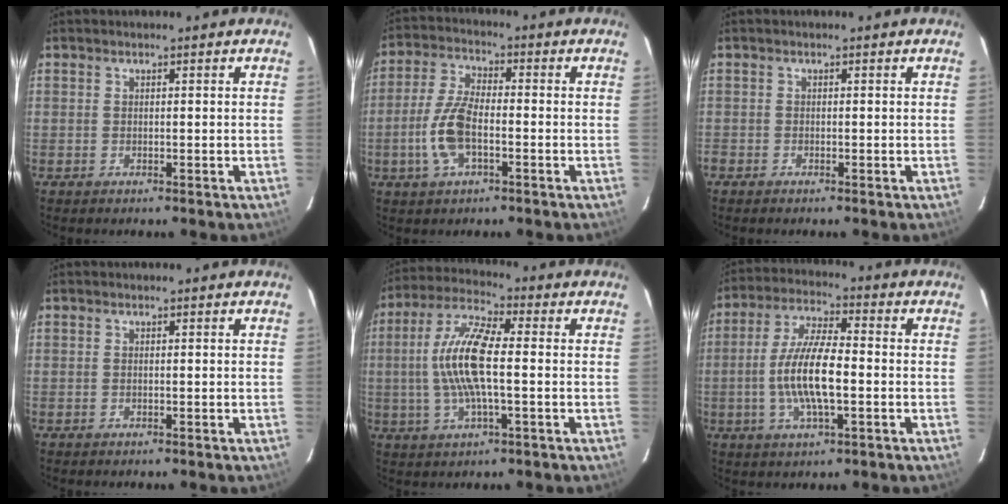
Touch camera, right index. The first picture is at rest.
{"total": 9.2, "force": [-2.6, 3.9, 7.9], "torque": [-0.174, 0.004, -0.052]}
{"total": 0.9, "force": [-0.7, 0.4, 0.0], "torque": [-0.002, 0.000, -0.017]}
{"total": 0.0}
{"total": 12.4, "force": [-0.4, 3.2, 11.9], "torque": [-0.244, 0.010, -0.012]}
{"total": 11.5, "force": [-2.1, 3.2, 10.9], "torque": [-0.219, 0.000, -0.041]}